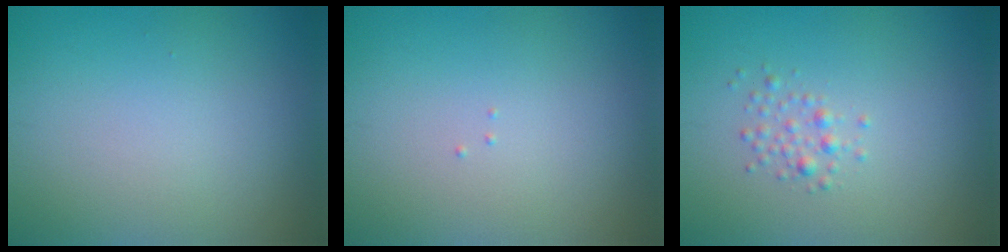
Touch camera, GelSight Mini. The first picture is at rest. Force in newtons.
{"total": 0.0}
{"total": 1.3, "press": 1.3, "slide": 0.1}